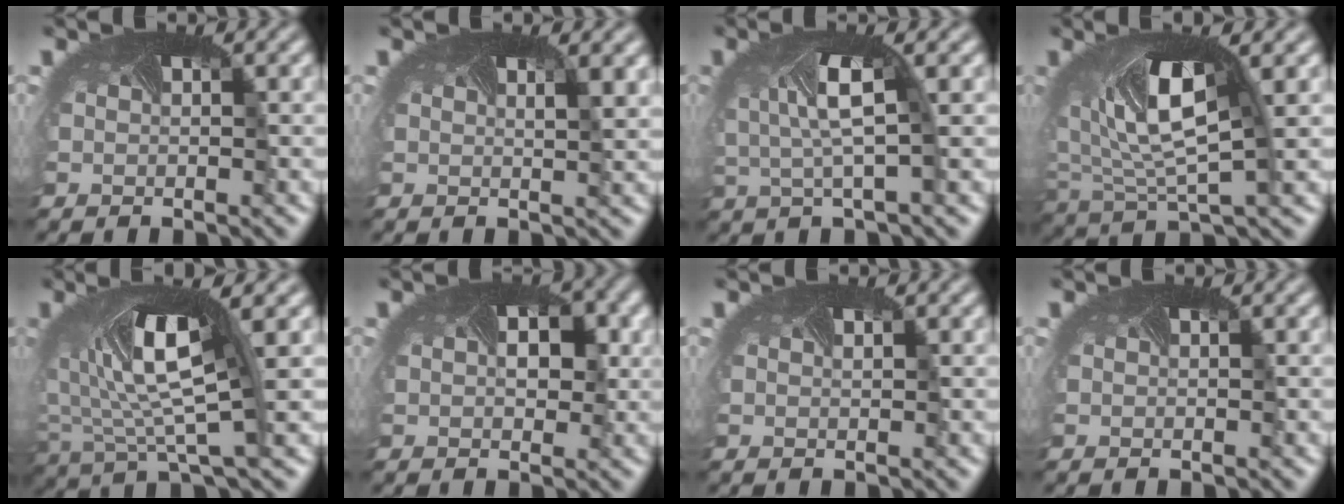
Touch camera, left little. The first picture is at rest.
{"total": 1.3, "force": [0.9, 0.2, 0.9], "torque": [-0.018, 0.000, 0.008]}
{"total": 4.1, "force": [0.5, 1.3, 3.8], "torque": [-0.097, -0.002, 0.008]}
{"total": 6.9, "force": [1.3, 3.3, 6.0], "torque": [-0.136, -0.004, 0.019]}
{"total": 8.0, "force": [1.2, 3.0, 7.3], "torque": [-0.160, -0.011, 0.020]}
{"total": 3.7, "force": [0.4, 2.3, 2.8], "torque": [-0.043, 0.002, 0.010]}
{"total": 0.0}
{"total": 0.0}